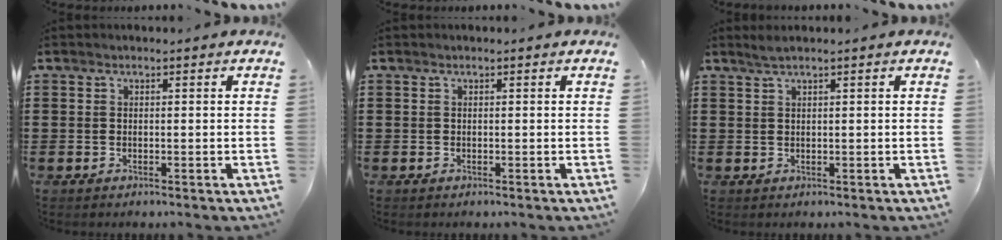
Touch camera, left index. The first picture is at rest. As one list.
[{"total": 0.0}, {"total": 1.3, "force": [0.9, -0.1, 1.0], "torque": [-0.018, 0.000, 0.016]}]